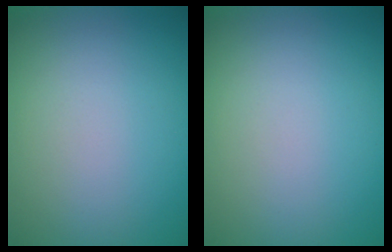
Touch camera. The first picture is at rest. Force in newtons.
{"total": 0.0}